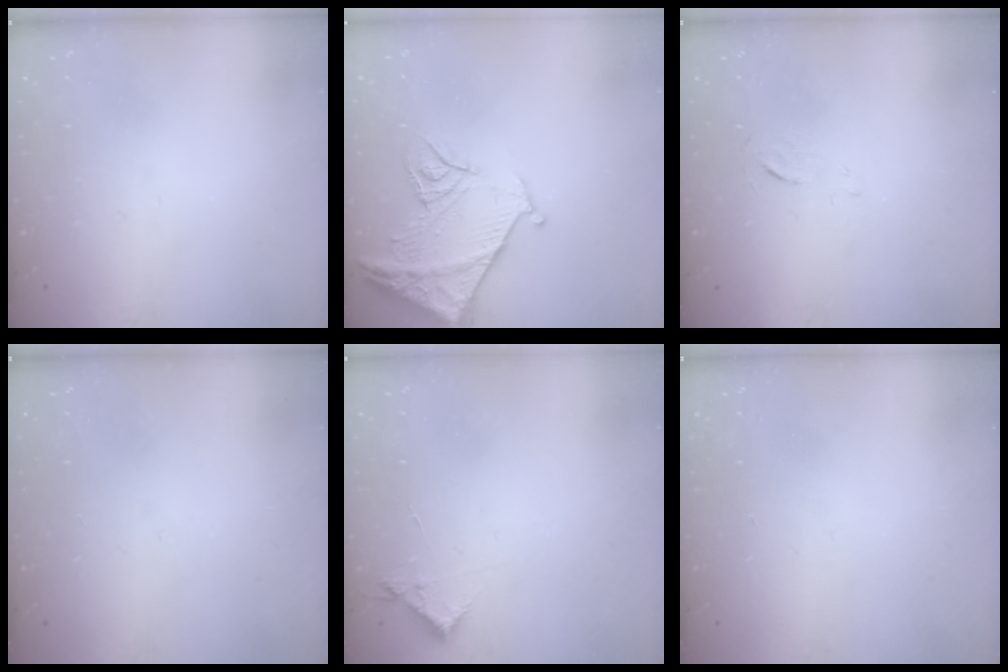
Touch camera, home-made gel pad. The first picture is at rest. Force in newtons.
{"total": 13.7, "press": 13.6, "slide": 1.4}
{"total": 3.3, "press": 3.3, "slide": 0.4}
{"total": 0.0}
{"total": 4.1, "press": 4.1, "slide": 0.5}
{"total": 0.0}